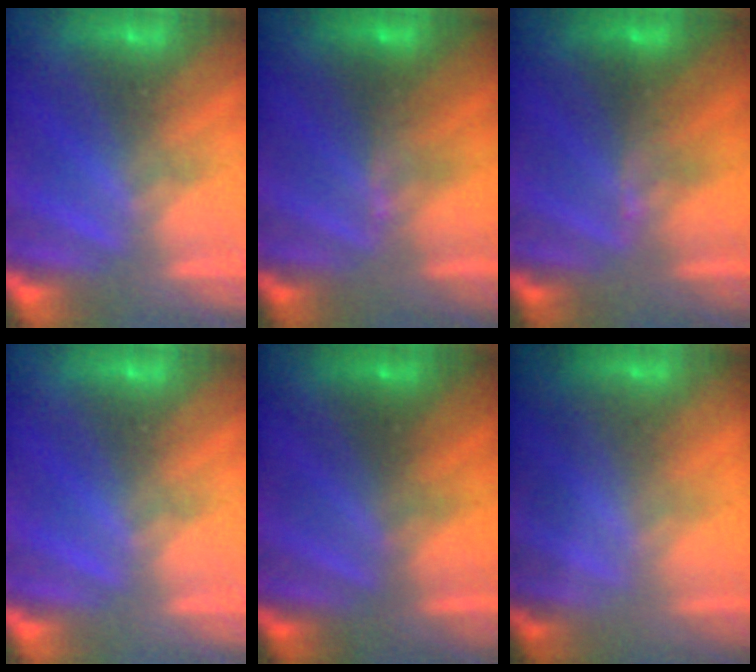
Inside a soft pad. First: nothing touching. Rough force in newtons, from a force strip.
{"total": 2.9}
{"total": 3.0}
{"total": 0.0}
{"total": 2.8}
{"total": 1.7}